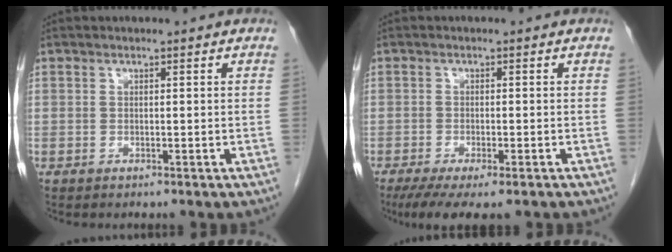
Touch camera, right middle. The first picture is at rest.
{"total": 8.5, "force": [-6.2, 2.0, 5.5], "torque": [-0.080, -0.018, -0.094]}